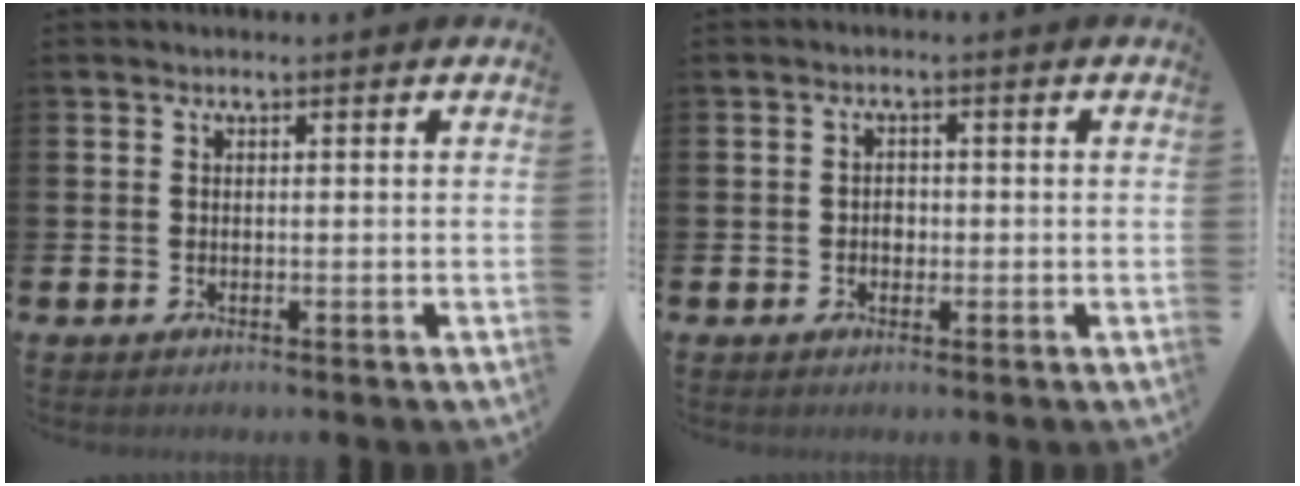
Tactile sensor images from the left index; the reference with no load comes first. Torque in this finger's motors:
{"motor_torque": [0.05, 0.03, 0.02, 0.00]}